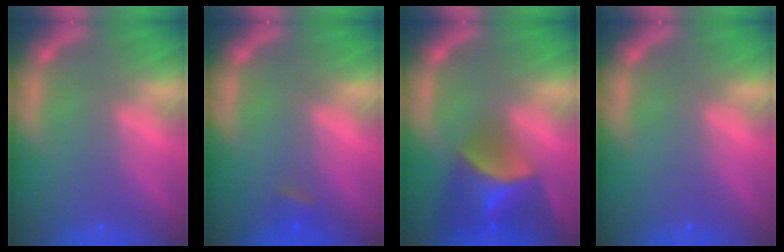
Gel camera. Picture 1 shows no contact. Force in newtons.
{"total": 1.4}
{"total": 7.9}
{"total": 0.0}